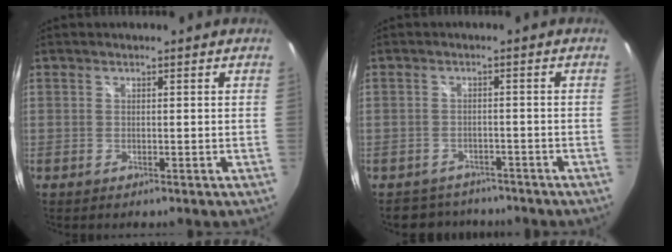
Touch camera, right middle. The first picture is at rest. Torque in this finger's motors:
{"motor_torque": [0.30, -0.55, 0.03, 0.01]}